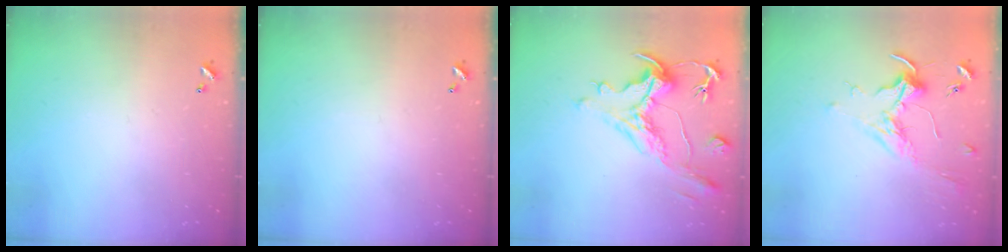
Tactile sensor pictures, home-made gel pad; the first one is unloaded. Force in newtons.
{"total": 0.0}
{"total": 2.0, "press": 0.9, "slide": 1.8}
{"total": 1.9, "press": 1.8, "slide": 0.8}